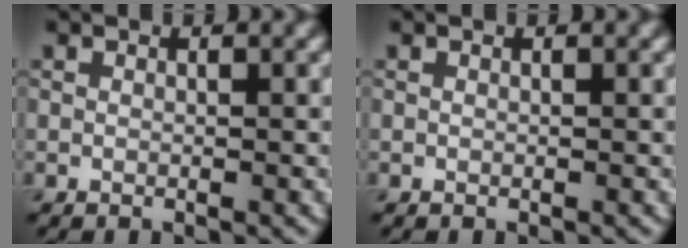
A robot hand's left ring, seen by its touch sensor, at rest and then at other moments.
{"total": 0.0}